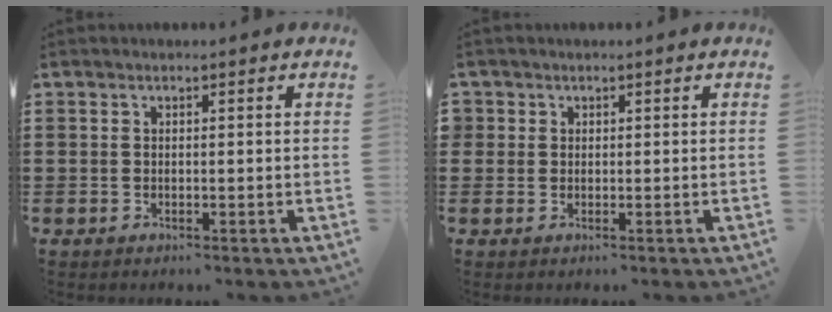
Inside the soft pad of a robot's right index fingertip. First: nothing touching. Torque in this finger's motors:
{"motor_torque": [0.39, 0.04, 0.13, 0.04]}